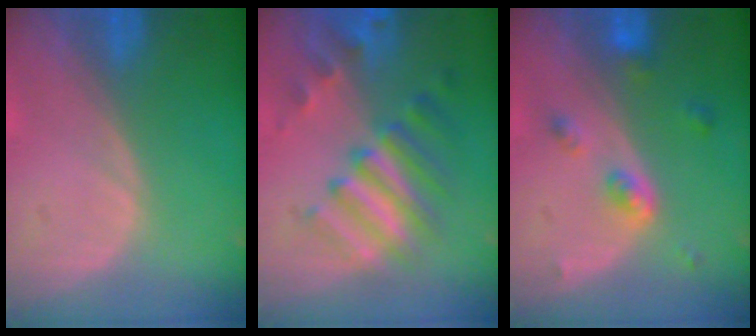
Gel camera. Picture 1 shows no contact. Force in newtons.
{"total": 9.4, "press": 8.3, "slide": 4.3}
{"total": 4.3, "press": 3.9, "slide": 1.7}